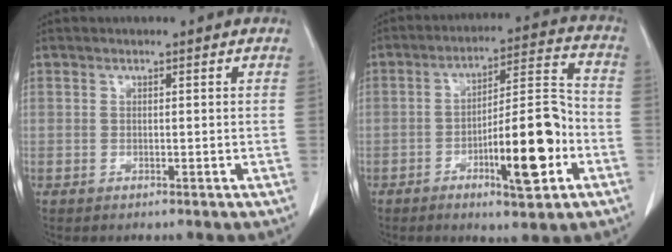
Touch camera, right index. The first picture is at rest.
{"total": 13.5, "force": [-4.8, 2.6, 12.3], "torque": [-0.191, 0.014, -0.071]}